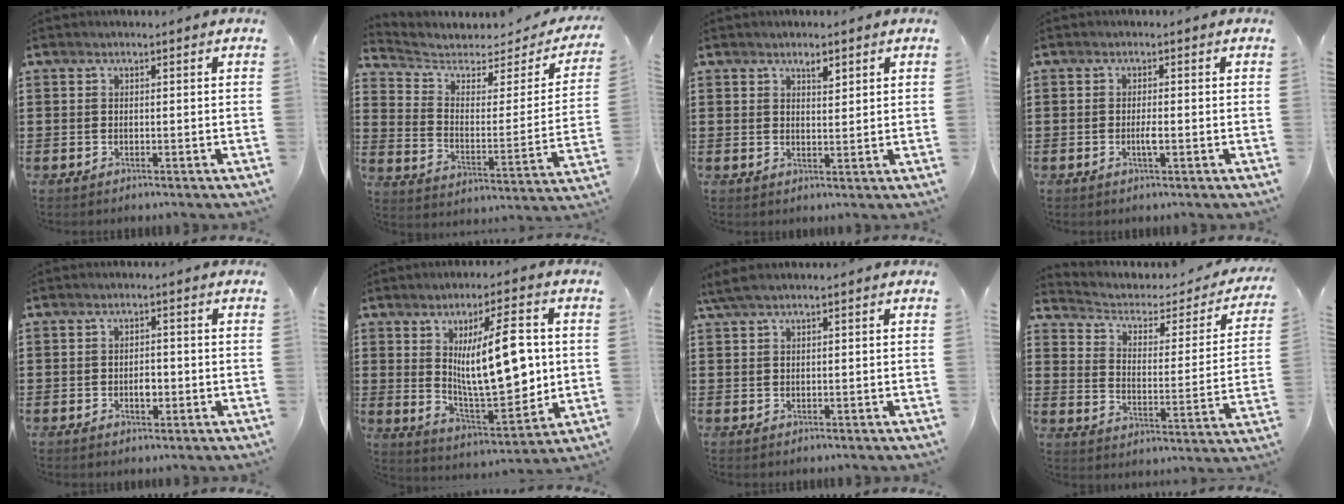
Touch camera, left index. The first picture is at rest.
{"total": 4.5, "force": [3.6, 2.0, 1.7], "torque": [-0.059, -0.022, 0.057]}
{"total": 2.2, "force": [1.7, 0.7, 1.1], "torque": [-0.017, -0.002, 0.029]}
{"total": 1.7, "force": [-0.5, 0.2, 1.6], "torque": [-0.038, -0.004, -0.012]}
{"total": 2.2, "force": [-0.6, 1.2, 1.7], "torque": [-0.034, 0.003, -0.013]}
{"total": 14.4, "force": [2.2, 5.3, 13.2], "torque": [-0.218, -0.004, 0.036]}
{"total": 1.7, "force": [0.8, 0.1, 1.4], "torque": [-0.029, -0.002, 0.015]}
{"total": 2.9, "force": [1.7, 1.8, 1.6], "torque": [-0.045, -0.013, 0.020]}